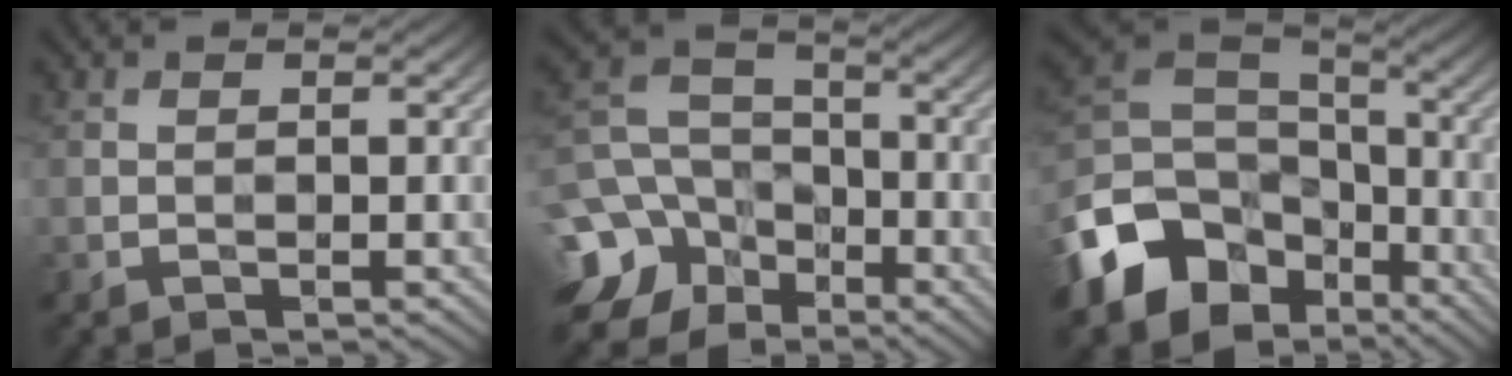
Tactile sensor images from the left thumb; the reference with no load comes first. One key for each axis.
{"total": 12.6, "fx": -5.9, "fy": 9.9, "fz": 5.0, "tx": -0.161, "ty": -0.029, "tz": -0.111}
{"total": 13.5, "fx": -6.9, "fy": 9.8, "fz": 6.1, "tx": -0.170, "ty": -0.022, "tz": -0.126}